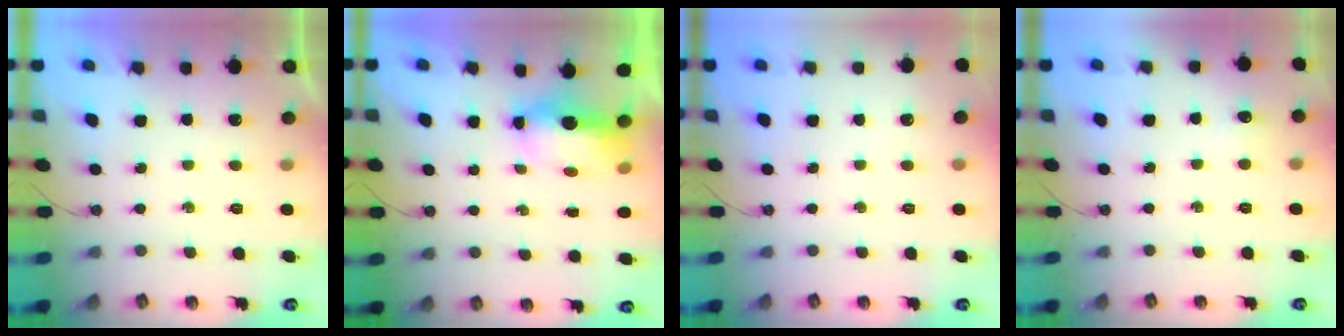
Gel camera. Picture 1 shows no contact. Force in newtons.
{"total": 8.1, "press": 6.8, "slide": 4.4}
{"total": 0.0}
{"total": 4.1, "press": 4.0, "slide": 1.0}